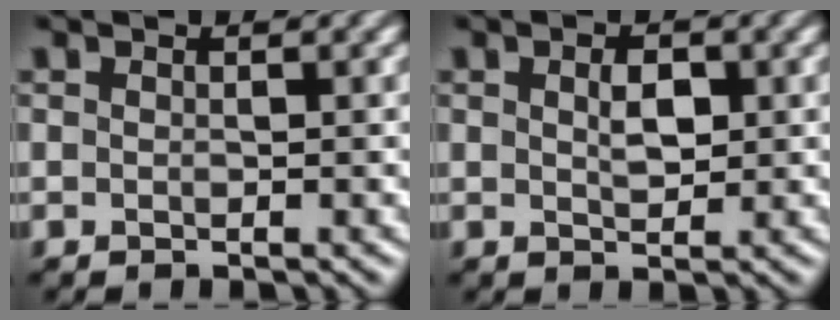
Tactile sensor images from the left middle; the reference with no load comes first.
{"total": 2.1, "force": [0.5, 1.1, 1.7], "torque": [-0.032, 0.002, 0.009]}